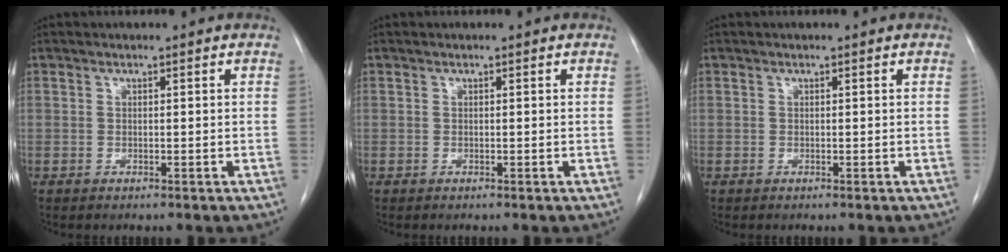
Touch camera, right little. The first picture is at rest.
{"total": 0.0}
{"total": 0.0}